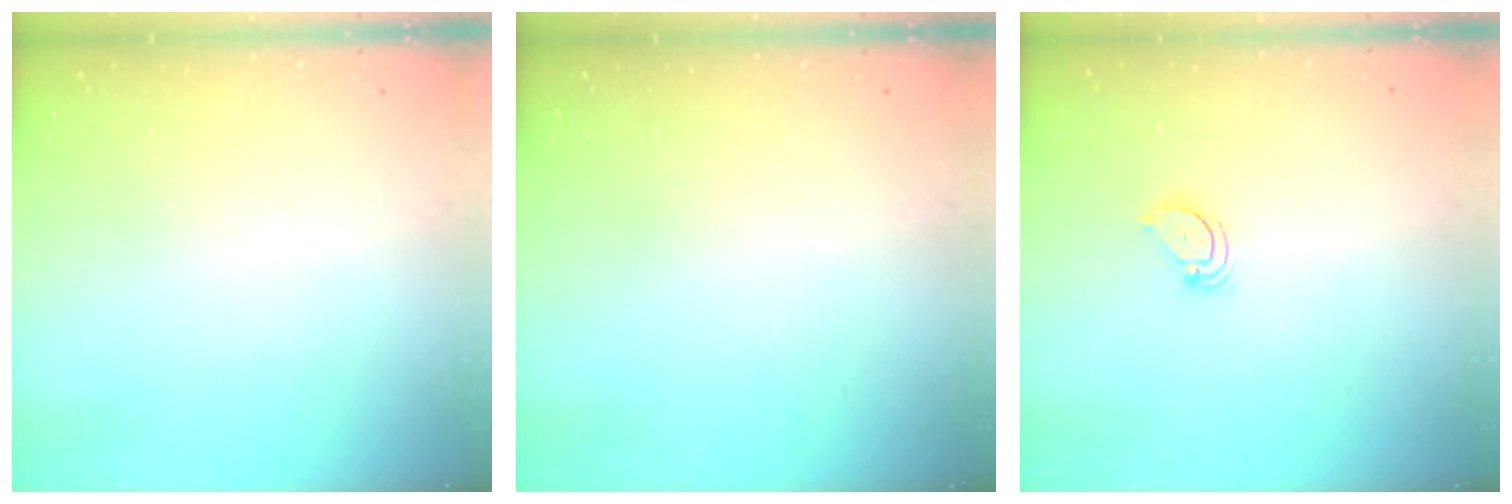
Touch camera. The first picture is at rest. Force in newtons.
{"total": 0.0}
{"total": 3.7, "press": 3.7, "slide": 0.3}